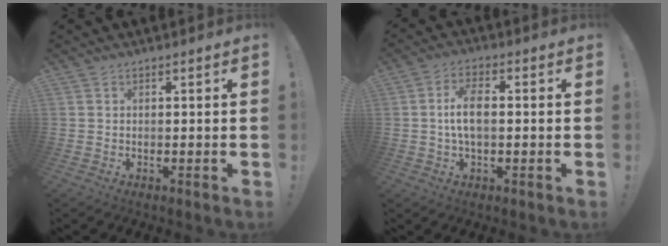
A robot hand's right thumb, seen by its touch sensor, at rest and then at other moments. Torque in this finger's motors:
{"motor_torque": [-0.28, 0.25, 0.49, -0.38, 0.05]}